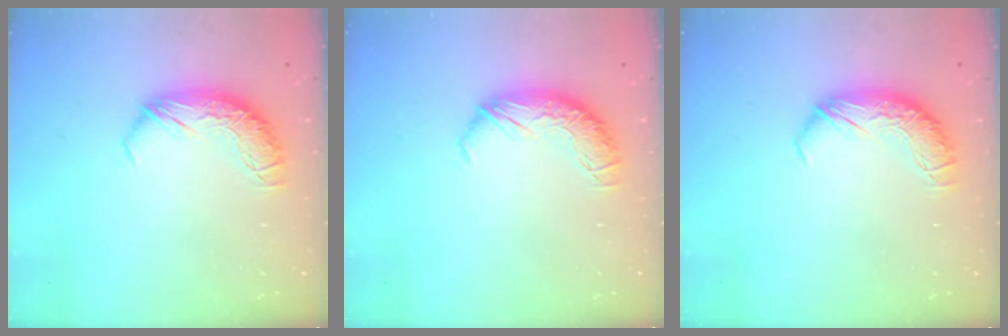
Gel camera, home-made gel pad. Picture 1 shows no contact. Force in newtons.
{"total": 0.0}
{"total": 0.0}